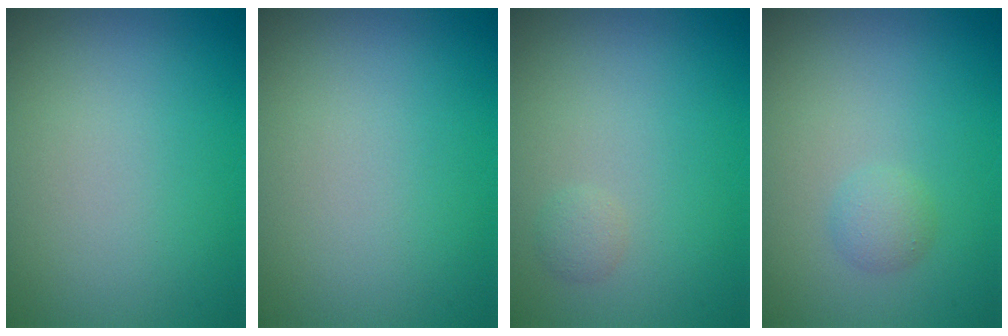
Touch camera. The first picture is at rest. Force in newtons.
{"total": 0.0}
{"total": 0.7, "press": 0.7, "slide": 0.1}
{"total": 1.1, "press": 1.1, "slide": 0.0}